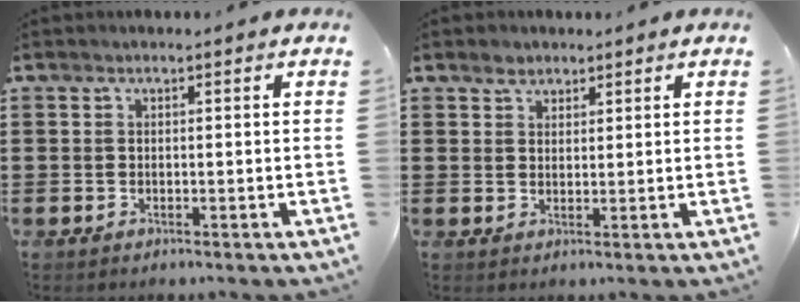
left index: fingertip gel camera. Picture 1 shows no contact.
{"total": 1.9, "force": [1.6, 1.1, -0.1], "torque": [-0.004, 0.004, 0.032]}